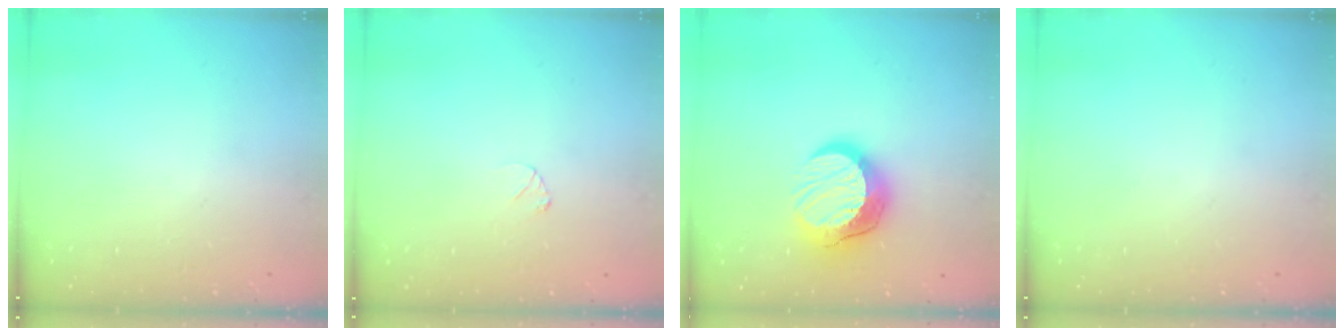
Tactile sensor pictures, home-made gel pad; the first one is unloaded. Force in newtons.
{"total": 3.3, "press": 3.3, "slide": 0.3}
{"total": 15.1, "press": 15.1, "slide": 1.1}
{"total": 0.0}